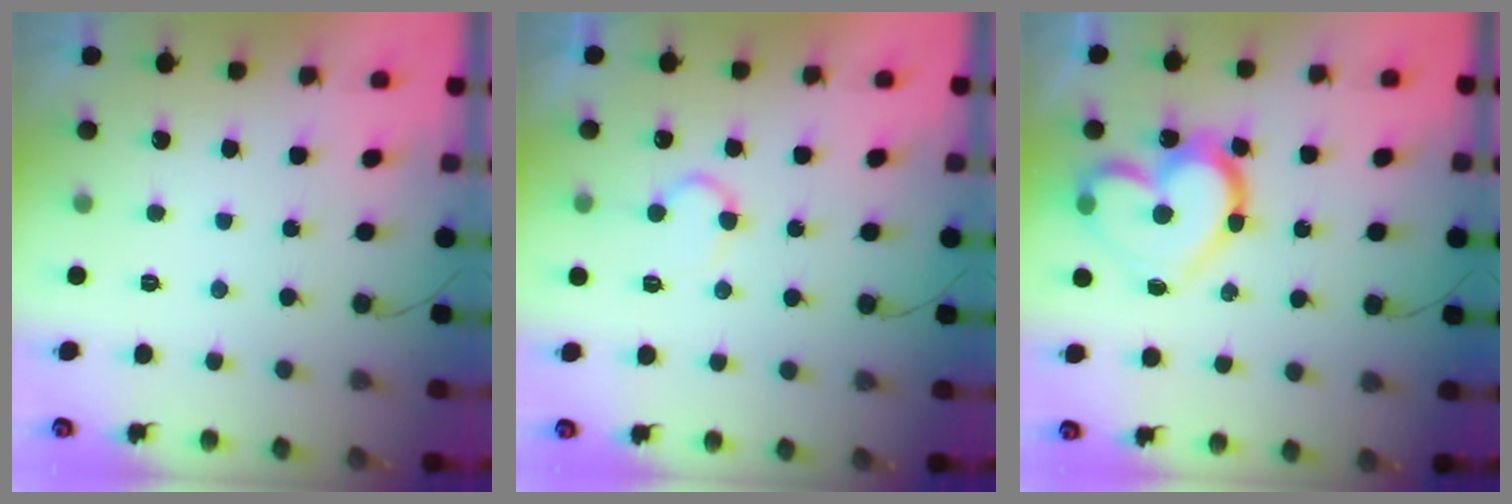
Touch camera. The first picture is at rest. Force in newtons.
{"total": 6.1, "press": 6.1, "slide": 0.5}
{"total": 17.4, "press": 17.3, "slide": 1.6}